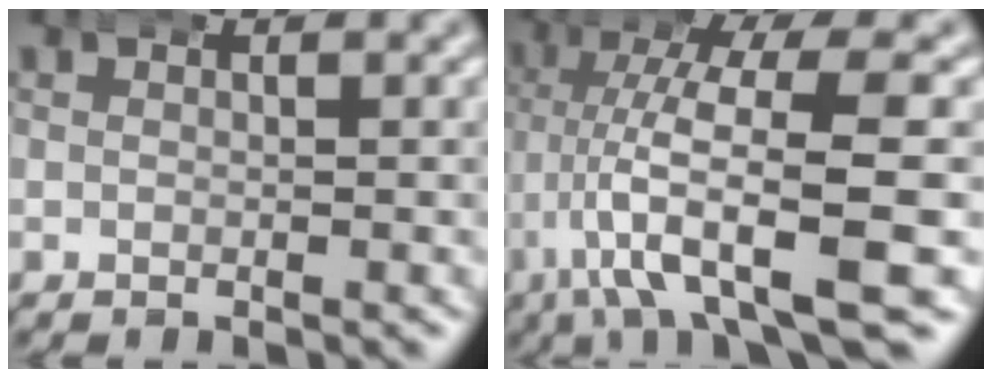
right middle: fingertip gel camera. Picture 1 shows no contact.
{"total": 10.6, "force": [-2.8, 3.5, 9.6], "torque": [-0.180, -0.018, -0.035]}